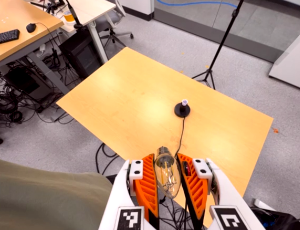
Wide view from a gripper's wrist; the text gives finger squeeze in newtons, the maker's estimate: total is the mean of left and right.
{"total": 15.3, "left": 15.3, "right": 15.4}